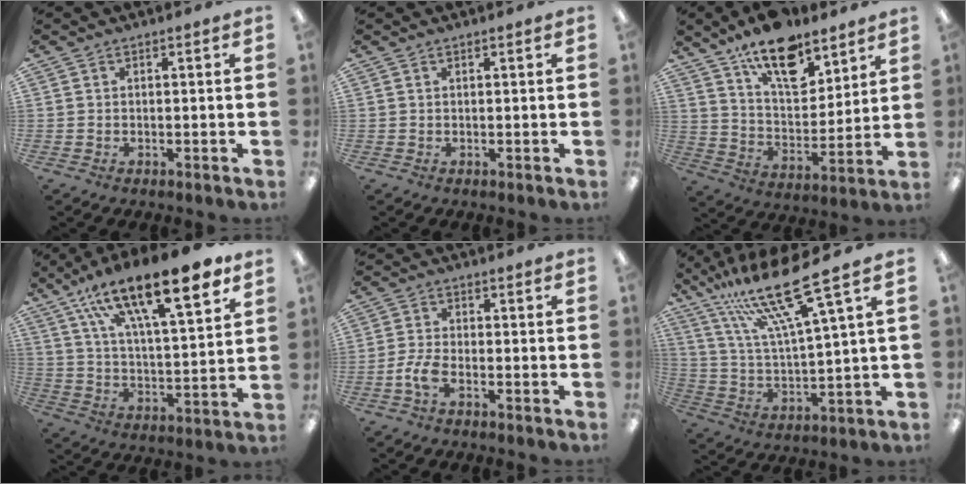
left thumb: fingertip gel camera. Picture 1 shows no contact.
{"total": 0.0}
{"total": 16.1, "force": [11.6, 7.6, 8.3], "torque": [-0.132, -0.068, 0.203]}
{"total": 22.0, "force": [15.0, 6.7, 14.5], "torque": [-0.233, -0.087, 0.248]}
{"total": 4.4, "force": [-2.1, 2.1, 3.3], "torque": [-0.073, 0.002, -0.038]}
{"total": 20.7, "force": [14.4, 3.0, 14.6], "torque": [-0.290, -0.081, 0.232]}